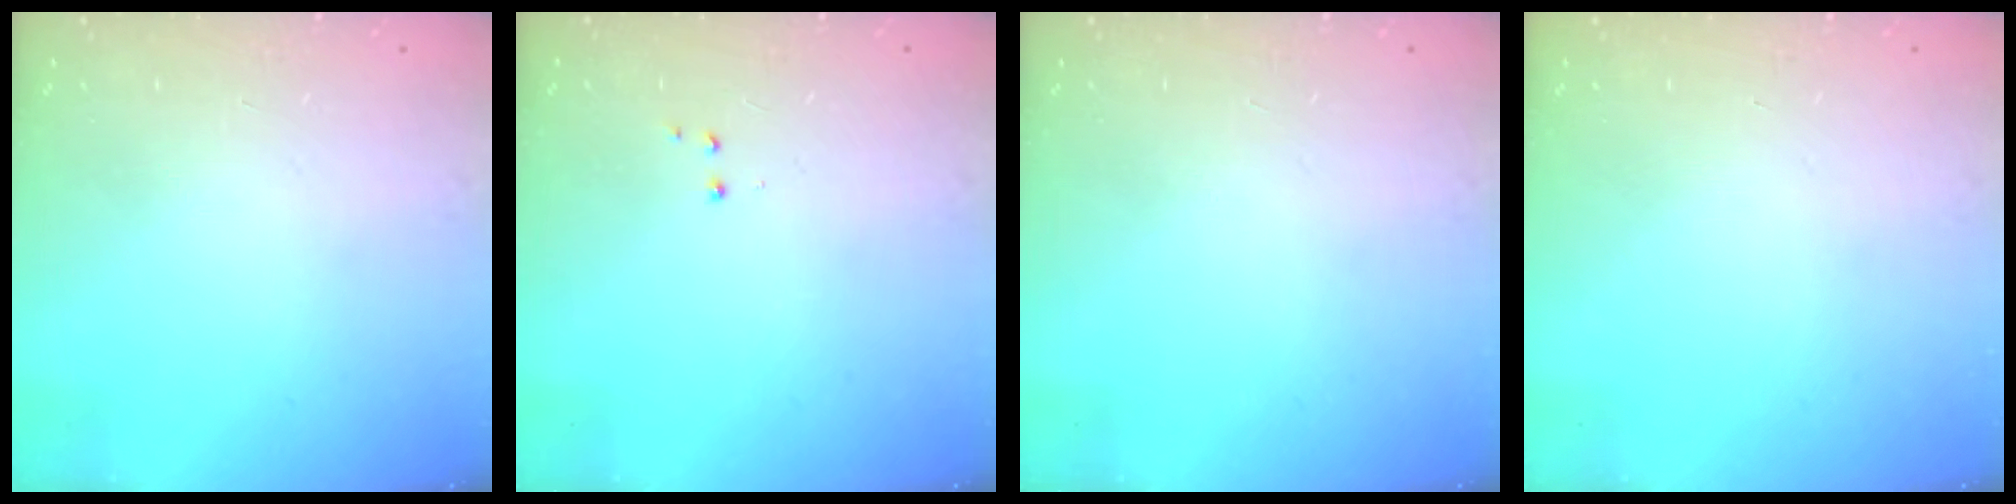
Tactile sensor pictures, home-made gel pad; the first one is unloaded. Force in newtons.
{"total": 2.8, "press": 2.7, "slide": 0.5}
{"total": 0.0}
{"total": 0.0}